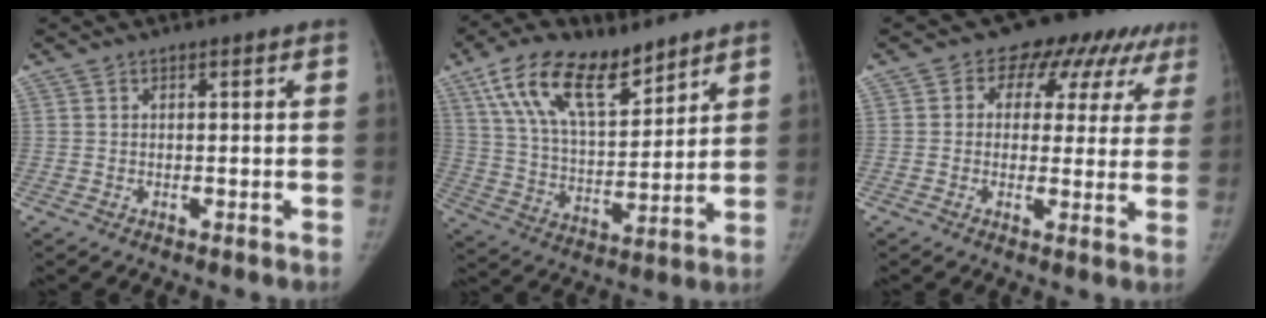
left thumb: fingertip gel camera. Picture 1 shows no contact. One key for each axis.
{"total": 17.6, "fx": 11.0, "fy": 7.9, "fz": 11.2, "tx": -0.166, "ty": -0.042, "tz": 0.207}
{"total": 13.1, "fx": 6.0, "fy": 9.0, "fz": 7.4, "tx": -0.039, "ty": 0.013, "tz": 0.069}